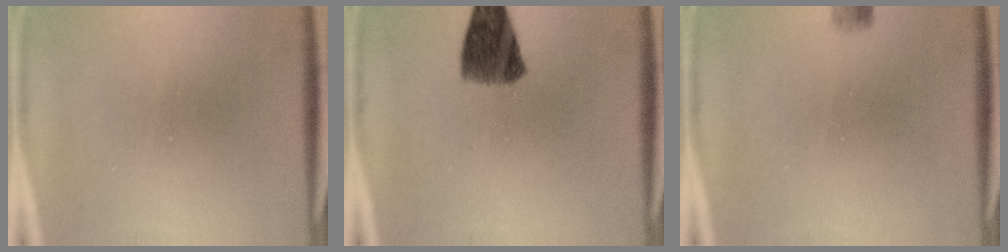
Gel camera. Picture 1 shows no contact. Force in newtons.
{"total": 8.2}
{"total": 2.2}